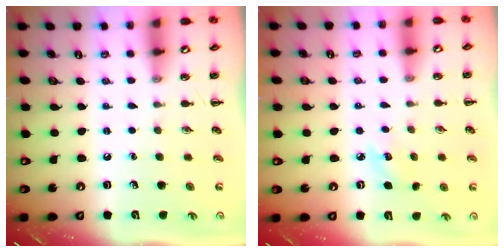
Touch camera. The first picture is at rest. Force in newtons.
{"total": 4.5, "press": 4.4, "slide": 1.0}